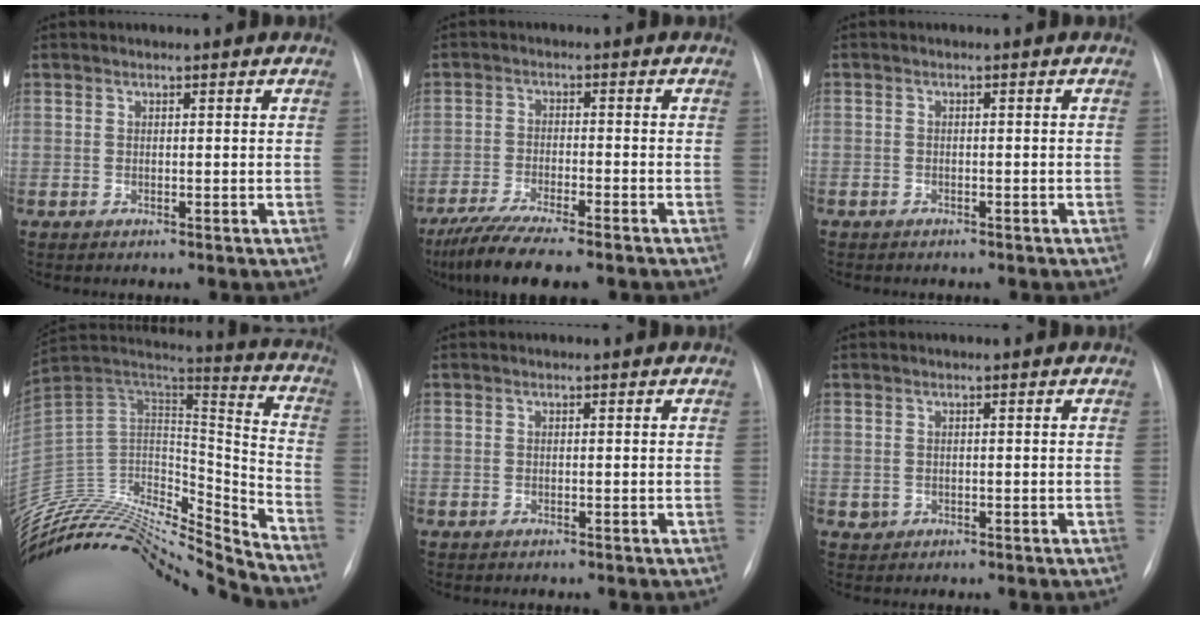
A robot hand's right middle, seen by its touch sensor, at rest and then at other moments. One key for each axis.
{"total": 10.0, "fx": -8.1, "fy": 0.9, "fz": 5.8, "tx": -0.100, "ty": -0.023, "tz": -0.130}
{"total": 1.8, "fx": -1.5, "fy": 0.9, "fz": 0.6, "tx": -0.011, "ty": 0.000, "tz": -0.014}
{"total": 29.2, "fx": -27.9, "fy": 2.6, "fz": 8.4, "tx": -0.168, "ty": 0.013, "tz": -0.450}
{"total": 0.0}
{"total": 0.9, "fx": -0.1, "fy": 0.8, "fz": 0.1, "tx": 0.000, "ty": 0.003, "tz": 0.000}